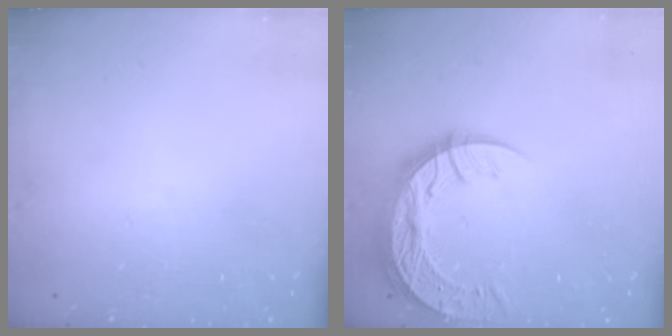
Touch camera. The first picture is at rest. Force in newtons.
{"total": 15.4, "press": 15.3, "slide": 1.2}